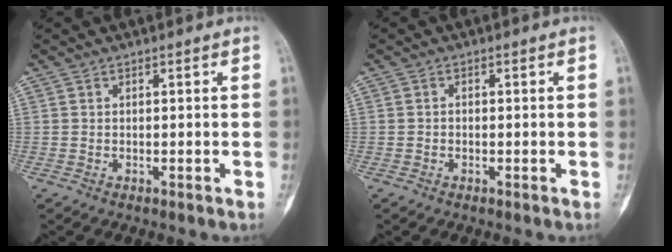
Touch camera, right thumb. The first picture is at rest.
{"total": 0.7, "force": [-0.2, 0.7, 0.2], "torque": [0.005, 0.004, -0.005]}